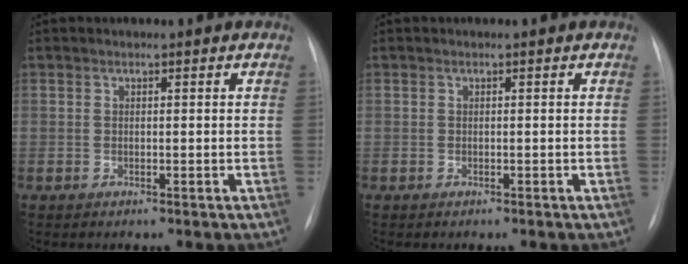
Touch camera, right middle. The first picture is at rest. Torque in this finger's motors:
{"motor_torque": [0.21, -0.23, 0.03, 0.00]}